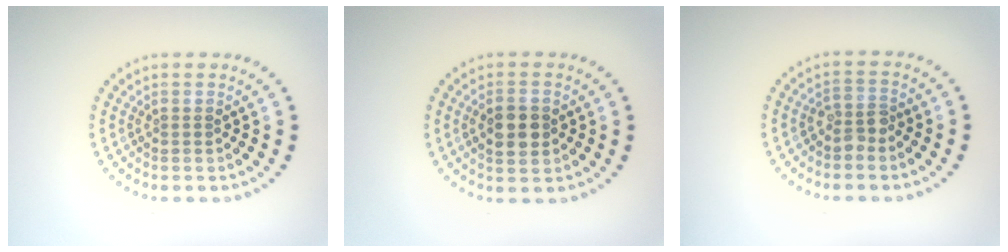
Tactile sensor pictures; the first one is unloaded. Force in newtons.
{"total": 3.3, "press": 3.3, "slide": 0.2}
{"total": 1.8, "press": 1.6, "slide": 0.9}